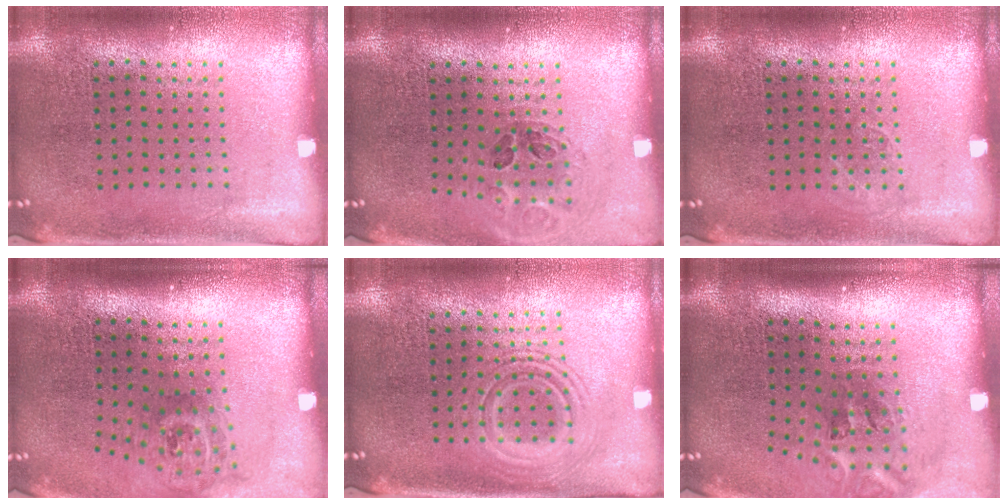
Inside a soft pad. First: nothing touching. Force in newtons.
{"total": 1.0, "press": 1.0, "slide": 0.1}
{"total": 0.8, "press": 0.8, "slide": 0.0}
{"total": 1.9, "press": 1.3, "slide": 1.4}
{"total": 1.9, "press": 1.9, "slide": 0.3}
{"total": 2.3, "press": 1.4, "slide": 1.9}